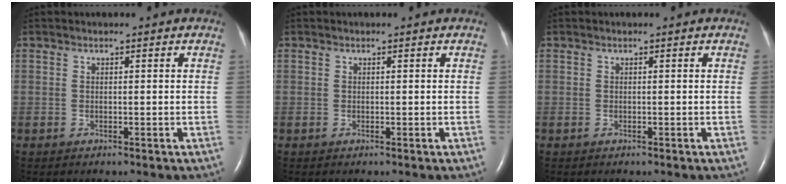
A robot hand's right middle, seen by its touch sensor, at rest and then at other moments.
{"total": 0.0}
{"total": 0.0}